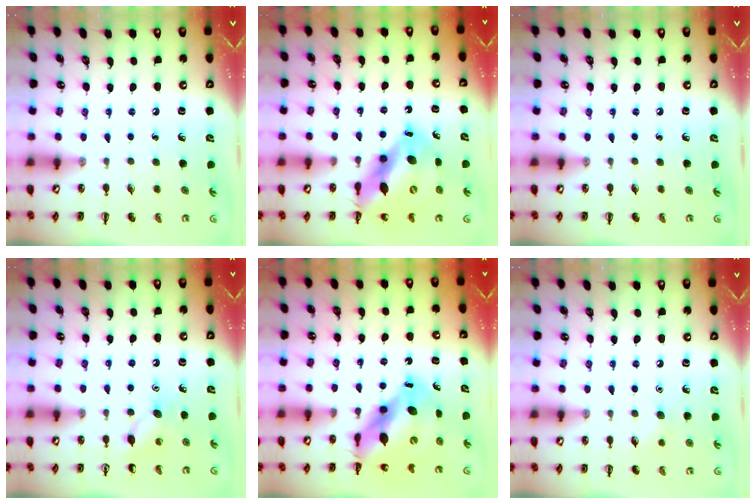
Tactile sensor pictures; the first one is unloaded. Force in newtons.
{"total": 14.0, "press": 13.5, "slide": 3.5}
{"total": 0.0}
{"total": 7.5, "press": 7.3, "slide": 2.0}
{"total": 11.6, "press": 11.3, "slide": 2.7}
{"total": 4.3, "press": 4.2, "slide": 1.0}